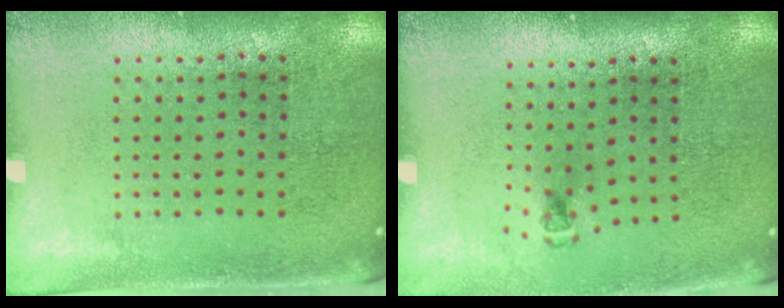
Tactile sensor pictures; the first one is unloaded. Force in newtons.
{"total": 0.5, "press": 0.4, "slide": 0.3}